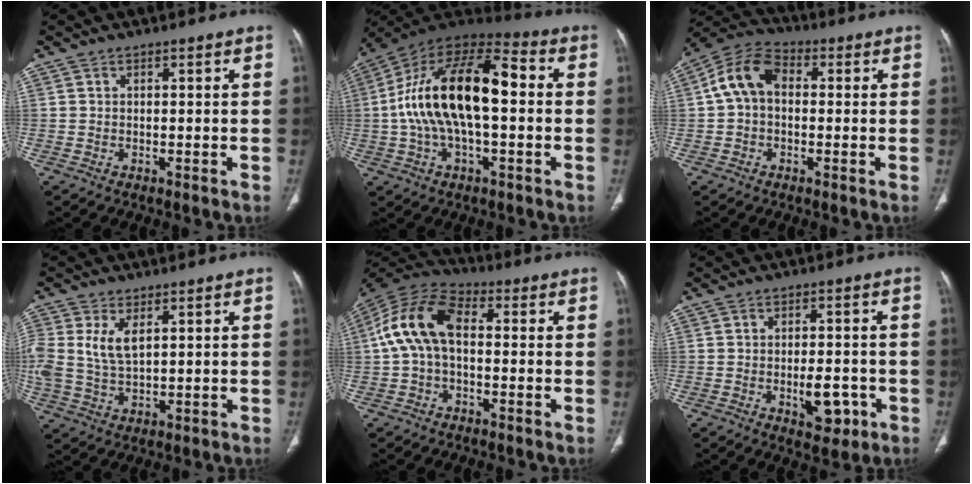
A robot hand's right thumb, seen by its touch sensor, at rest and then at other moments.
{"total": 21.8, "force": [0.3, 10.1, 19.3], "torque": [-0.351, 0.044, -0.001]}
{"total": 9.3, "force": [0.7, 6.5, 6.6], "torque": [-0.118, 0.030, 0.001]}
{"total": 7.5, "force": [2.3, 4.0, 6.0], "torque": [-0.133, -0.002, 0.055]}
{"total": 12.5, "force": [0.5, 7.3, 10.1], "torque": [-0.200, 0.037, -0.002]}
{"total": 6.5, "force": [-2.2, 3.4, 5.1], "torque": [-0.056, 0.006, -0.023]}